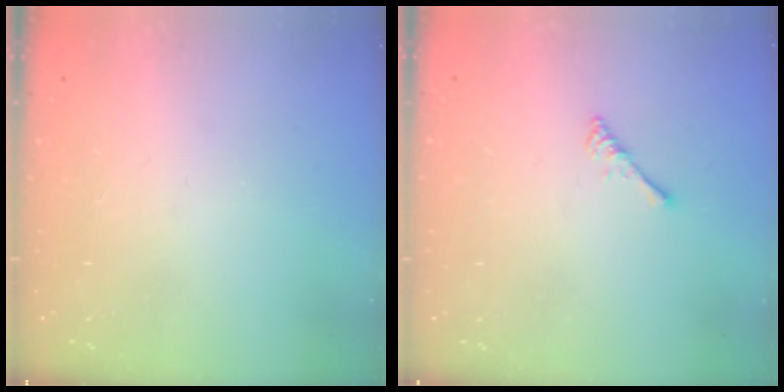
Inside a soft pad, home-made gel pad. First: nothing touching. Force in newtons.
{"total": 2.5, "press": 2.5, "slide": 0.4}